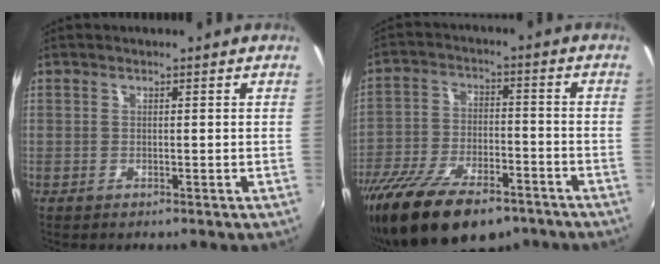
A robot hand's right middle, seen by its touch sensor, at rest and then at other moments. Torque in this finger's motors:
{"motor_torque": [1.45, -0.69, 0.48, 0.21]}